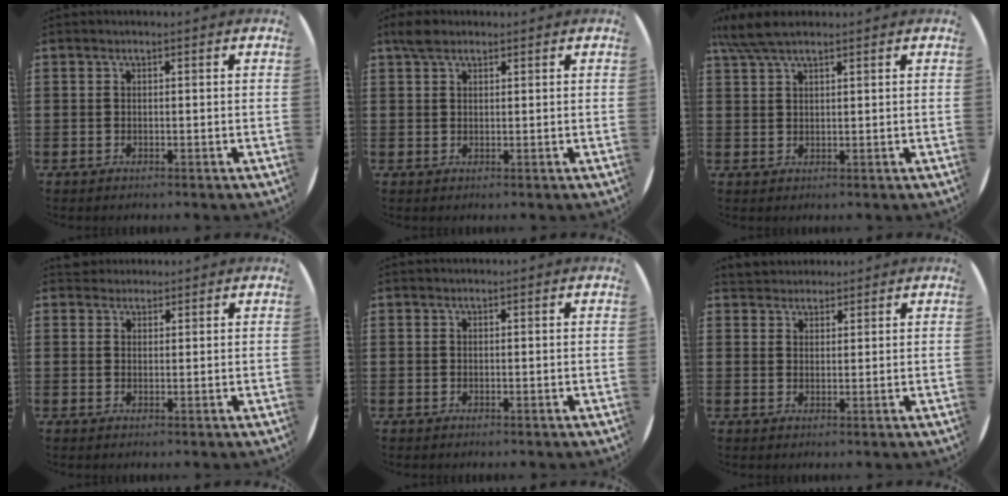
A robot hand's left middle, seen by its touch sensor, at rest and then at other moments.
{"total": 2.1, "force": [1.7, 0.9, 0.9], "torque": [-0.014, 0.003, 0.029]}
{"total": 4.4, "force": [3.4, 0.9, 2.6], "torque": [-0.058, 0.001, 0.062]}
{"total": 1.7, "force": [1.6, 0.6, -0.2], "torque": [0.000, 0.004, 0.033]}
{"total": 0.0}
{"total": 2.4, "force": [2.3, 0.8, -0.3], "torque": [0.000, 0.000, 0.046]}